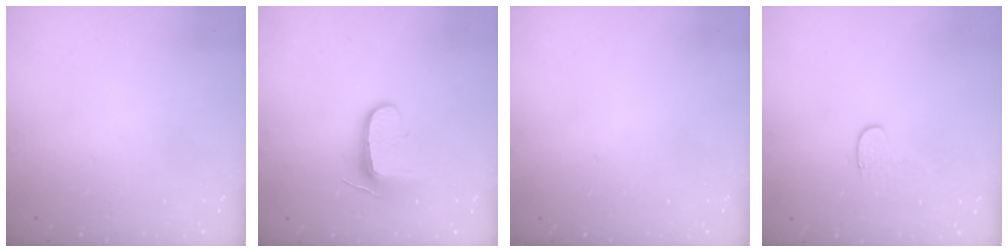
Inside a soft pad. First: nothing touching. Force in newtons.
{"total": 8.9, "press": 8.9, "slide": 0.9}
{"total": 0.0}
{"total": 3.6, "press": 3.6, "slide": 0.4}